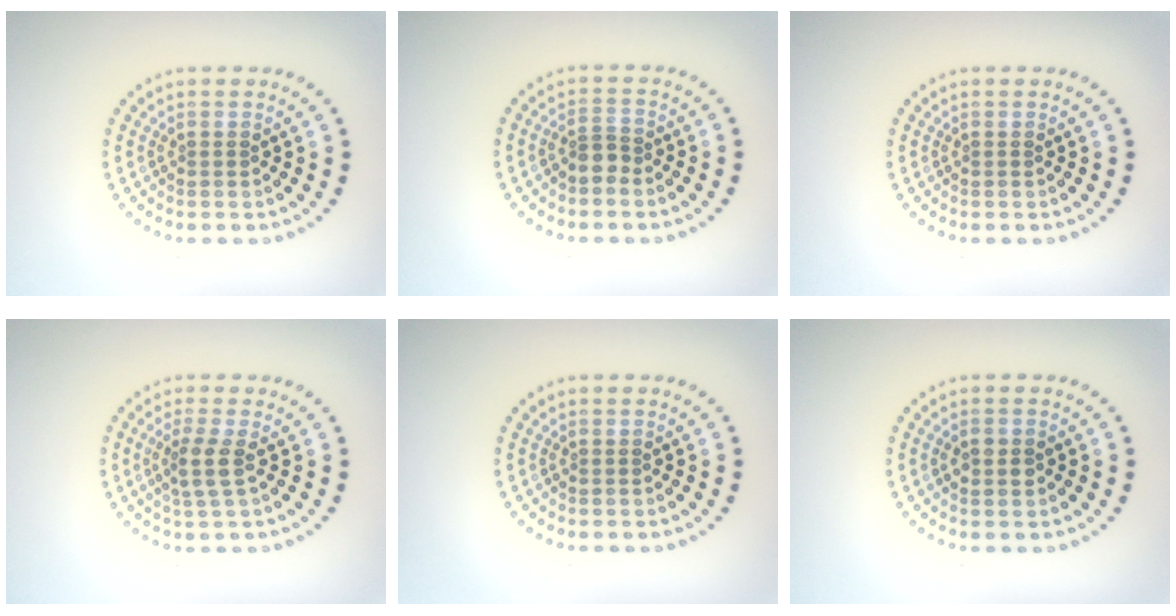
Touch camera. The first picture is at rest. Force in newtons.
{"total": 1.5, "press": 1.1, "slide": 1.0}
{"total": 0.0}
{"total": 2.2, "press": 1.7, "slide": 1.3}
{"total": 0.0}
{"total": 1.7, "press": 1.7, "slide": 0.1}